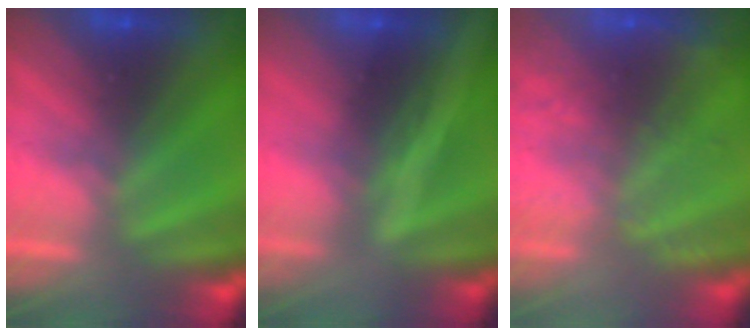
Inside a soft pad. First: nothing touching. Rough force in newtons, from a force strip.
{"total": 1.9}
{"total": 5.6}